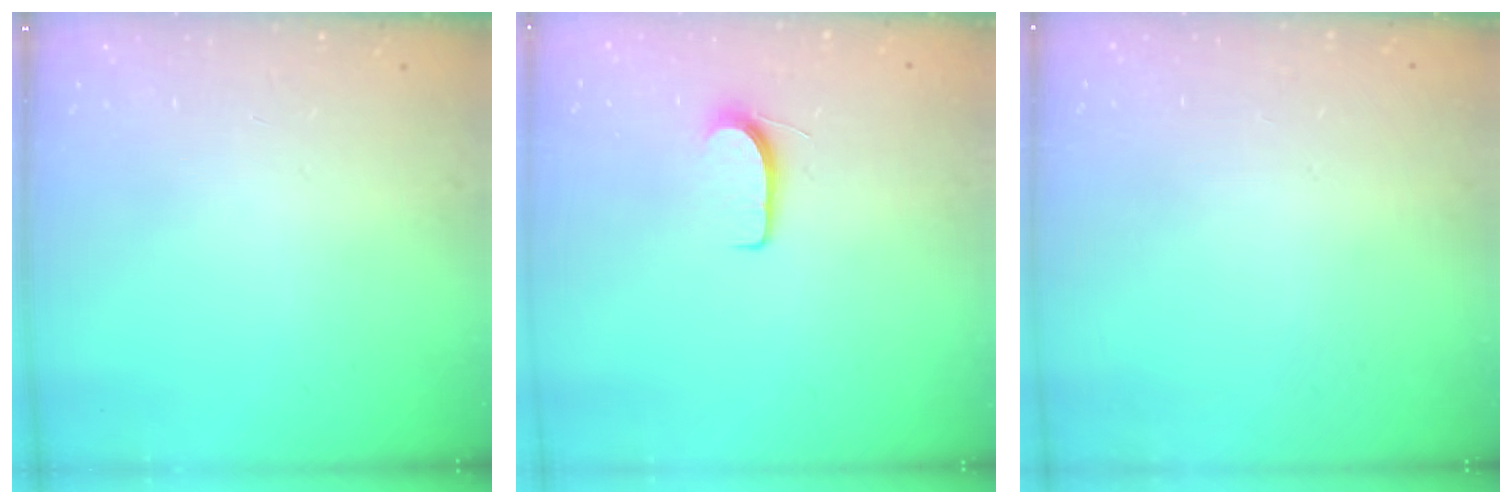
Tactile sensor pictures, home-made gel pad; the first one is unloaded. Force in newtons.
{"total": 5.8, "press": 5.8, "slide": 0.6}
{"total": 0.0}